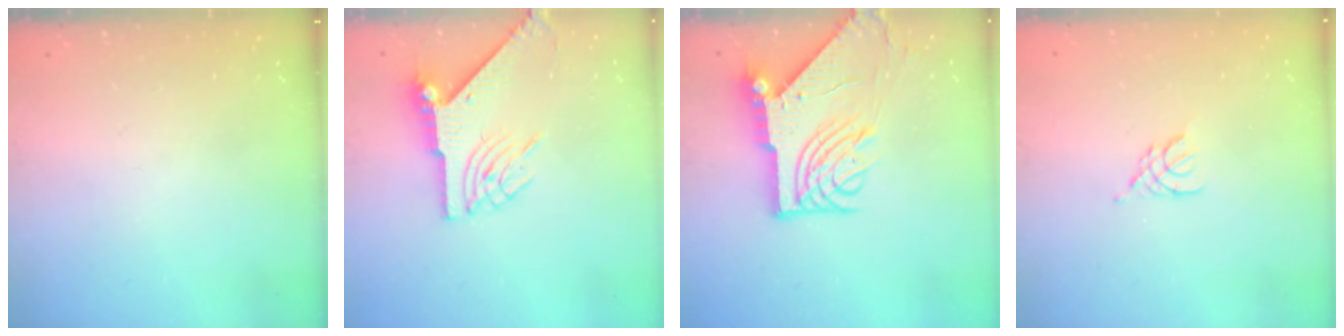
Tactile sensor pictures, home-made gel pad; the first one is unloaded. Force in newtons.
{"total": 7.9, "press": 7.9, "slide": 1.0}
{"total": 14.3, "press": 14.2, "slide": 1.7}
{"total": 3.0, "press": 3.0, "slide": 0.6}